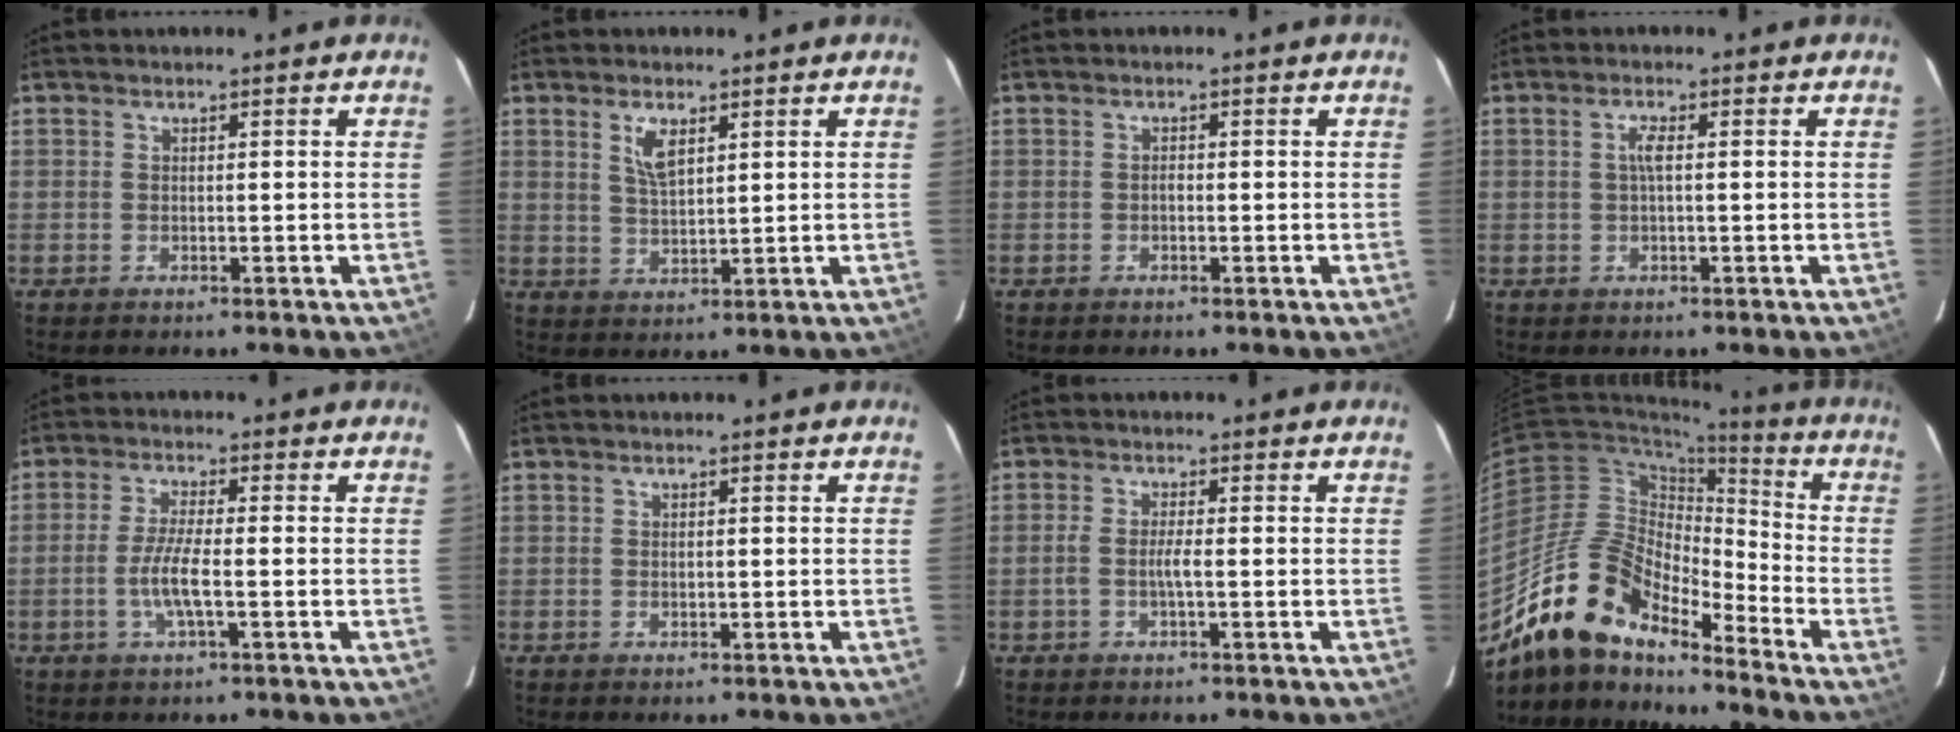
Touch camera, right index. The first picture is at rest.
{"total": 4.6, "force": [2.3, 1.8, 3.6], "torque": [-0.066, 0.001, 0.047]}
{"total": 0.5, "force": [-0.3, 0.3, 0.3], "torque": [-0.003, 0.003, -0.007]}
{"total": 1.9, "force": [0.1, 0.2, 1.9], "torque": [-0.038, 0.003, 0.000]}
{"total": 5.8, "force": [-1.7, 0.6, 5.5], "torque": [-0.111, -0.005, -0.034]}
{"total": 0.7, "force": [-0.1, 0.4, 0.5], "torque": [-0.009, 0.001, 0.000]}
{"total": 2.7, "force": [-0.8, 0.2, 2.6], "torque": [-0.053, 0.001, -0.016]}
{"total": 16.7, "force": [-13.6, 5.2, 8.1], "torque": [-0.146, 0.002, -0.264]}